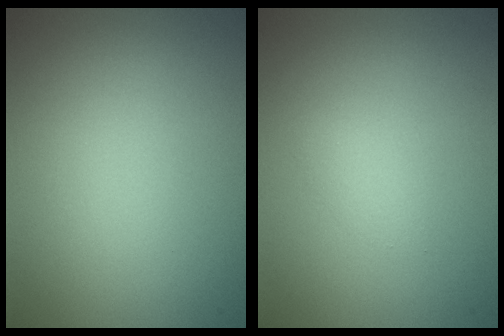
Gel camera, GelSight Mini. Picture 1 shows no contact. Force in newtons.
{"total": 0.7, "press": 0.7, "slide": 0.0}